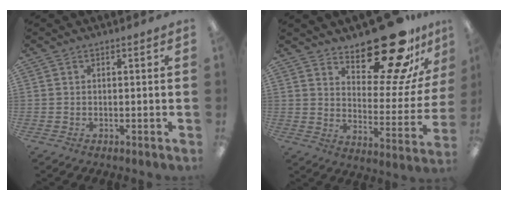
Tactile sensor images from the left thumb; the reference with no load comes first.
{"total": 21.2, "force": [16.9, 7.5, 10.4], "torque": [-0.136, -0.129, 0.281]}